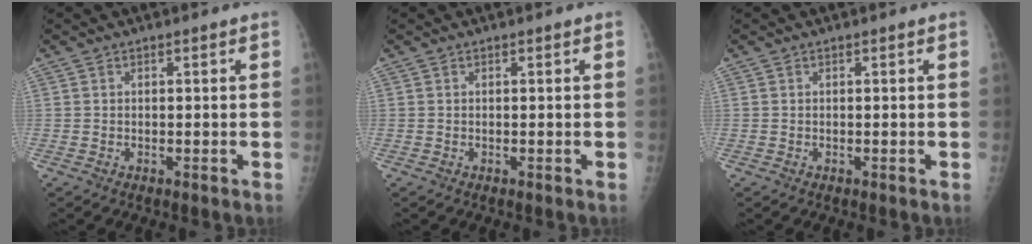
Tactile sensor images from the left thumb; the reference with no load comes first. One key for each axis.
{"total": 0.0}
{"total": 0.0}